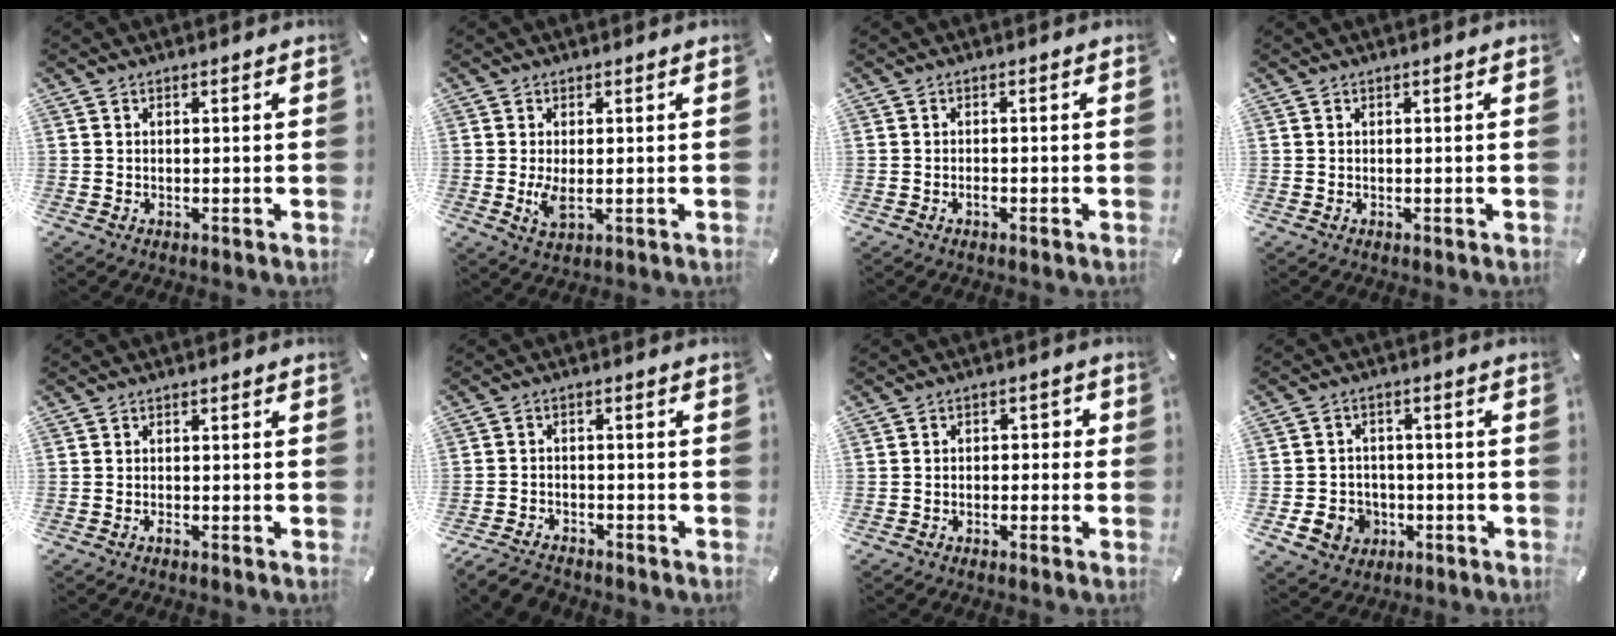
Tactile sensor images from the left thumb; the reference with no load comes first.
{"total": 4.7, "force": [-0.1, 2.2, 4.1], "torque": [-0.092, -0.009, -0.007]}
{"total": 0.9, "force": [-0.6, 0.4, 0.6], "torque": [-0.013, 0.000, -0.012]}
{"total": 0.0}
{"total": 0.9, "force": [-0.7, 0.2, 0.5], "torque": [-0.013, -0.002, -0.013]}
{"total": 4.6, "force": [-4.1, 1.8, 1.3], "torque": [-0.031, 0.019, -0.081]}
{"total": 2.9, "force": [-2.1, 1.7, 1.0], "torque": [-0.019, 0.015, -0.043]}
{"total": 7.0, "force": [-2.0, 6.3, 2.1], "torque": [-0.042, 0.009, -0.037]}